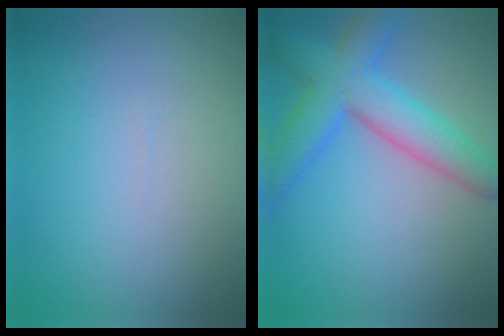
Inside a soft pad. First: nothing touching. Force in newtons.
{"total": 6.8, "press": 6.8, "slide": 0.3}